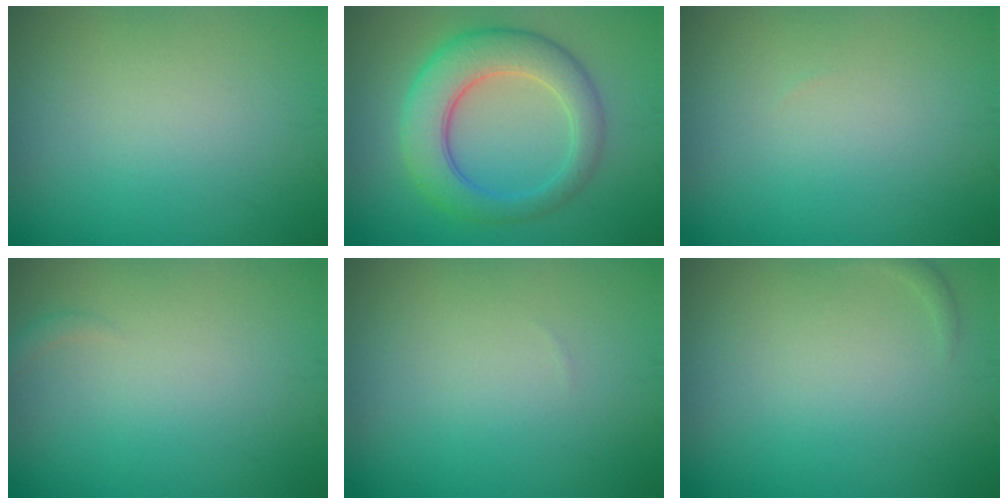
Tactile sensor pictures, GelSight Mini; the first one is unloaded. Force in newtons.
{"total": 6.5, "press": 6.5, "slide": 0.1}
{"total": 0.0}
{"total": 0.5, "press": 0.5, "slide": 0.0}
{"total": 0.0}
{"total": 0.5, "press": 0.5, "slide": 0.1}